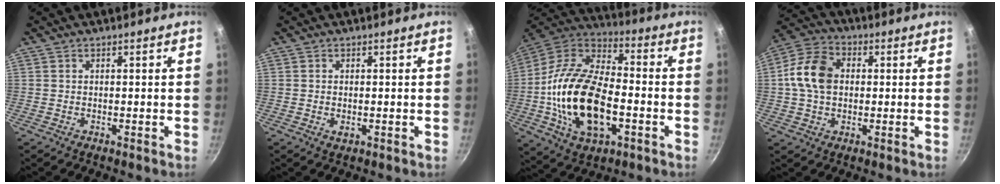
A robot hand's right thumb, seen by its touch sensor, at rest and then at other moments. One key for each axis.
{"total": 1.3, "fx": -0.2, "fy": 0.8, "fz": 1.0, "tx": -0.018, "ty": -0.002, "tz": 0.000}
{"total": 23.2, "fx": -4.4, "fy": 13.0, "fz": 18.7, "tx": -0.345, "ty": 0.031, "tz": -0.087}
{"total": 11.0, "fx": 0.7, "fy": 8.0, "fz": 7.5, "tx": -0.123, "ty": 0.021, "tz": -0.001}